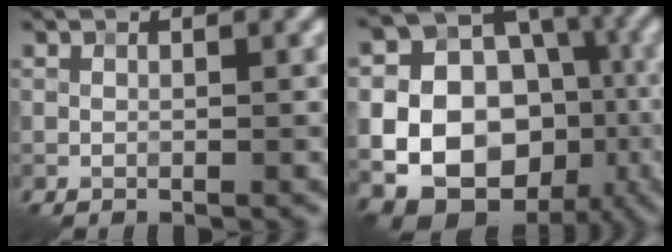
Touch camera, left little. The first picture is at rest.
{"total": 17.8, "force": [-3.7, 14.7, 9.3], "torque": [-0.141, -0.014, -0.068]}